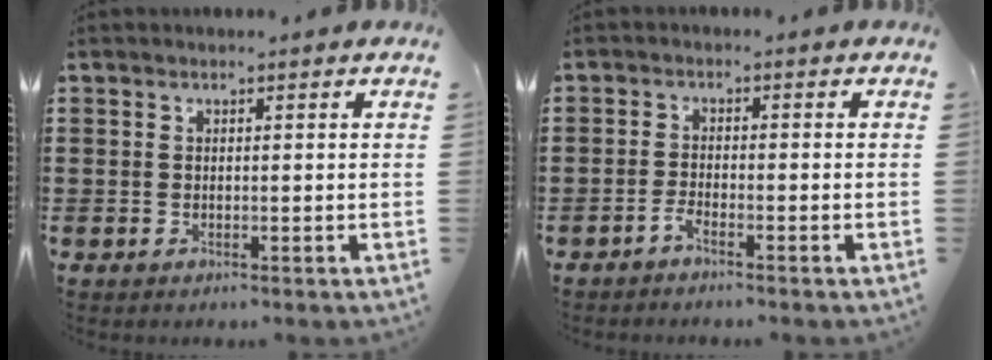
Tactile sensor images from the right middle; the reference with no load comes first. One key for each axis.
{"total": 1.6, "fx": -1.3, "fy": 0.1, "fz": 1.0, "tx": -0.021, "ty": -0.001, "tz": -0.024}